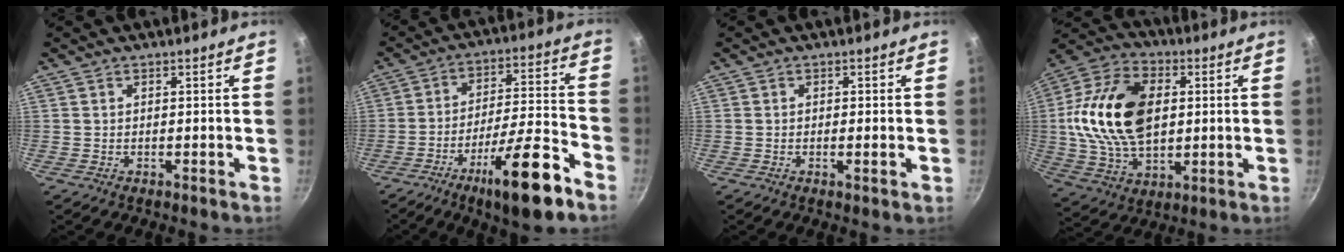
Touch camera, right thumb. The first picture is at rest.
{"total": 16.8, "force": [-9.9, 3.7, 13.0], "torque": [-0.191, 0.059, -0.151]}
{"total": 1.3, "force": [-0.2, 0.3, 1.2], "torque": [-0.022, -0.001, -0.005]}
{"total": 20.9, "force": [2.4, 13.4, 15.8], "torque": [-0.279, 0.007, 0.038]}